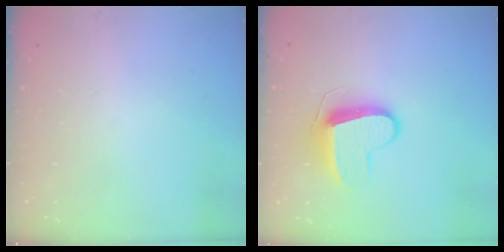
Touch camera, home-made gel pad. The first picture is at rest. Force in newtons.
{"total": 10.4, "press": 10.4, "slide": 0.5}